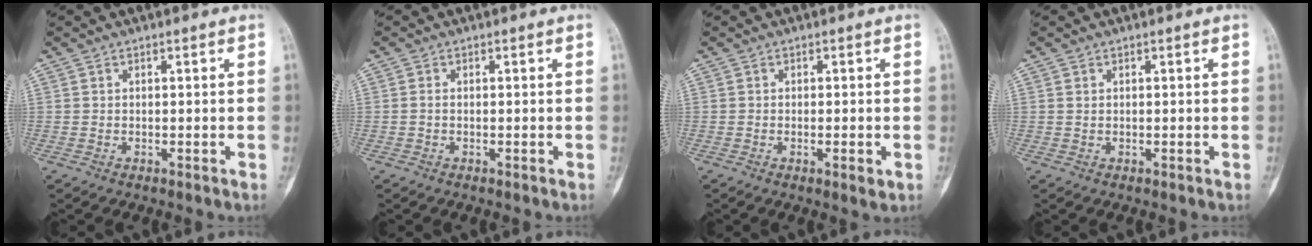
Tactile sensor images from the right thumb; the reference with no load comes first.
{"total": 0.6, "force": [-0.1, 0.3, 0.5], "torque": [-0.010, 0.000, -0.005]}
{"total": 2.4, "force": [-0.7, 0.7, 2.2], "torque": [-0.032, -0.005, -0.010]}
{"total": 0.6, "force": [0.2, 0.4, 0.4], "torque": [-0.008, 0.002, 0.006]}